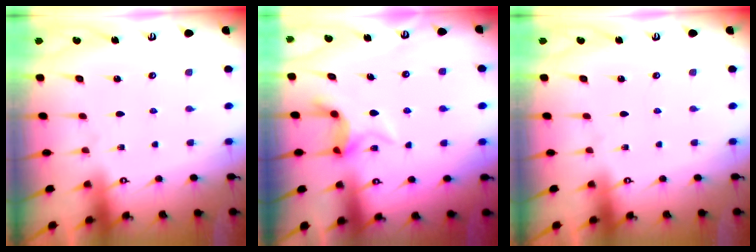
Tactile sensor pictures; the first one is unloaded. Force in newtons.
{"total": 6.5, "press": 6.4, "slide": 0.7}
{"total": 0.0}